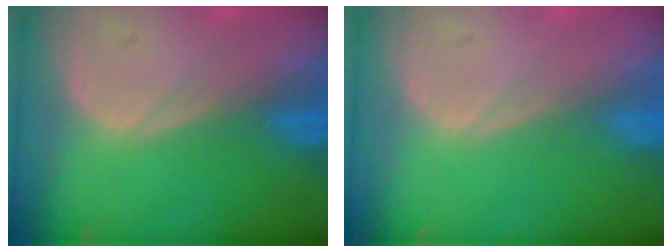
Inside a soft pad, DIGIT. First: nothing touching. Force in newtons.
{"total": 0.0}